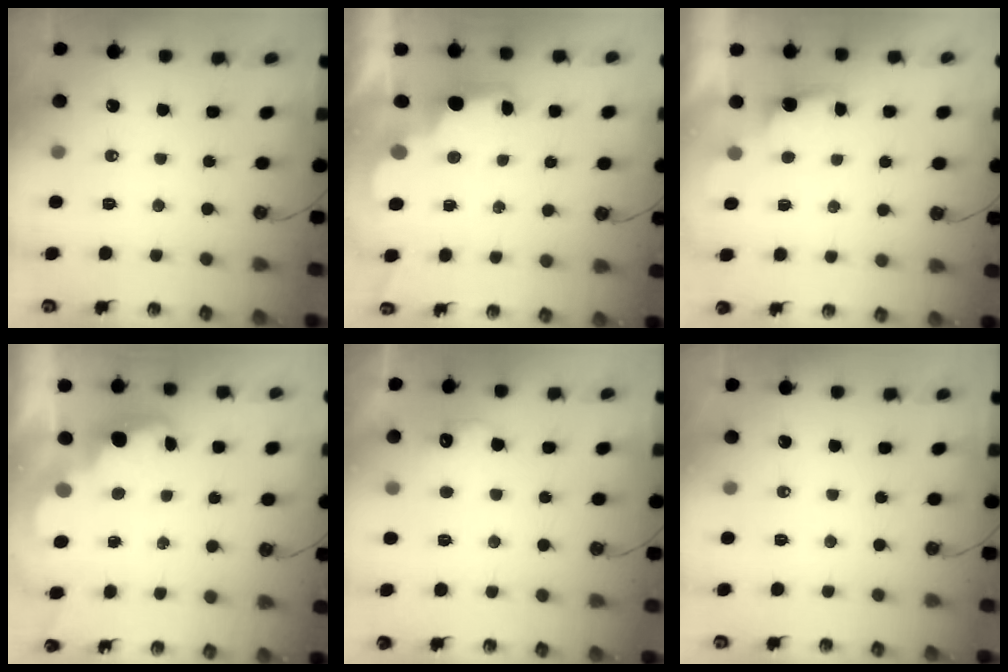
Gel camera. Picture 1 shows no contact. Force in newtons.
{"total": 2.9, "press": 2.9, "slide": 0.6}
{"total": 1.1, "press": 0.7, "slide": 0.8}
{"total": 2.3, "press": 2.2, "slide": 0.5}
{"total": 7.2, "press": 7.1, "slide": 1.3}
{"total": 0.0}